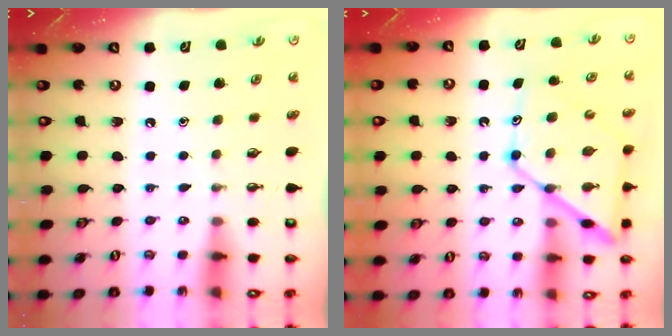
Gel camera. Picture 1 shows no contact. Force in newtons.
{"total": 14.9, "press": 14.8, "slide": 1.2}